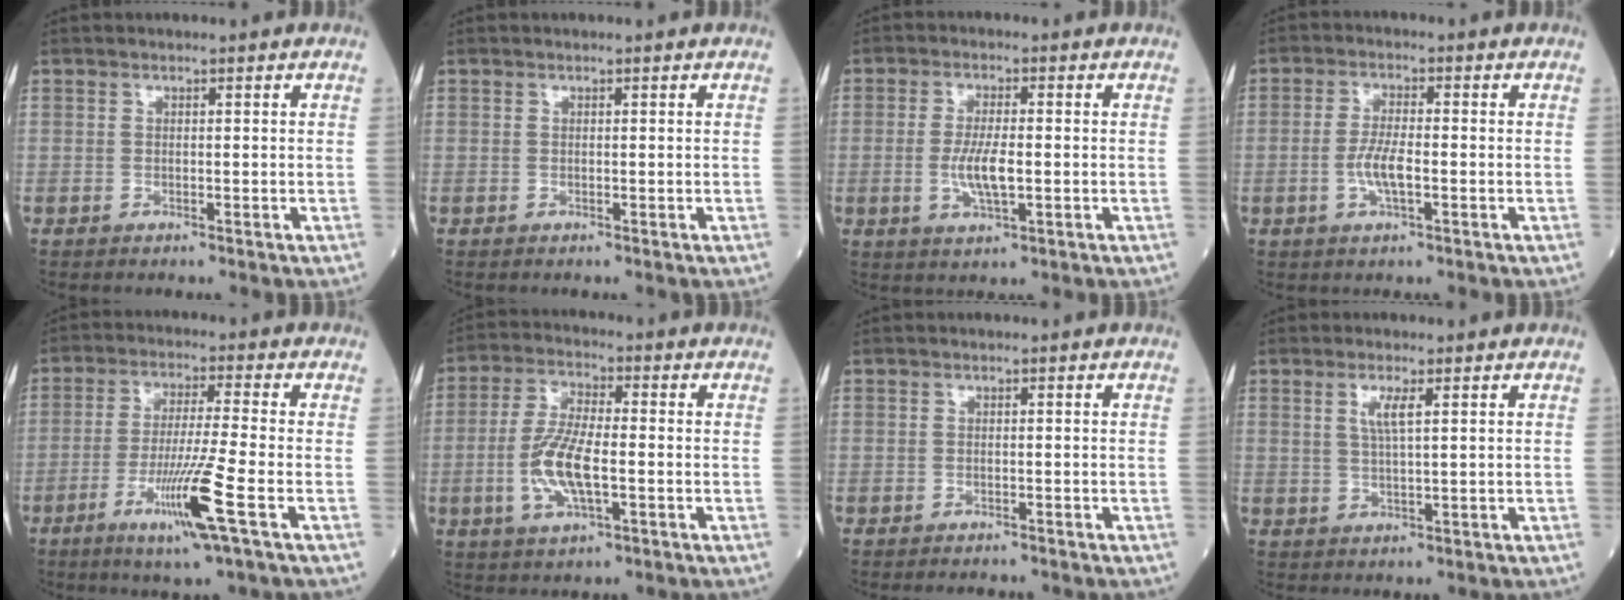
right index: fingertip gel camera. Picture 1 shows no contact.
{"total": 0.0}
{"total": 4.4, "force": [-0.8, 1.0, 4.2], "torque": [-0.089, -0.005, -0.013]}
{"total": 4.6, "force": [-1.2, 1.0, 4.3], "torque": [-0.091, 0.000, -0.022]}
{"total": 10.0, "force": [-4.3, -1.2, 9.0], "torque": [-0.172, -0.022, -0.083]}
{"total": 9.2, "force": [-2.0, 2.6, 8.6], "torque": [-0.183, -0.001, -0.037]}
{"total": 1.8, "force": [-1.7, 0.3, 0.3], "torque": [-0.004, -0.004, -0.020]}
{"total": 3.1, "force": [1.2, 0.2, 2.8], "torque": [-0.061, 0.000, 0.023]}